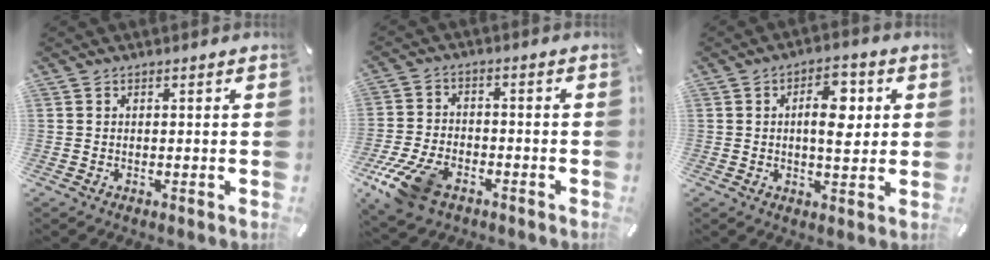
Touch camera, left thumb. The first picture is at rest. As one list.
[{"total": 11.3, "force": [-6.6, 6.5, 6.5], "torque": [-0.135, 0.027, -0.119]}, {"total": 9.3, "force": [1.6, 4.8, 7.8], "torque": [-0.109, -0.001, 0.022]}]